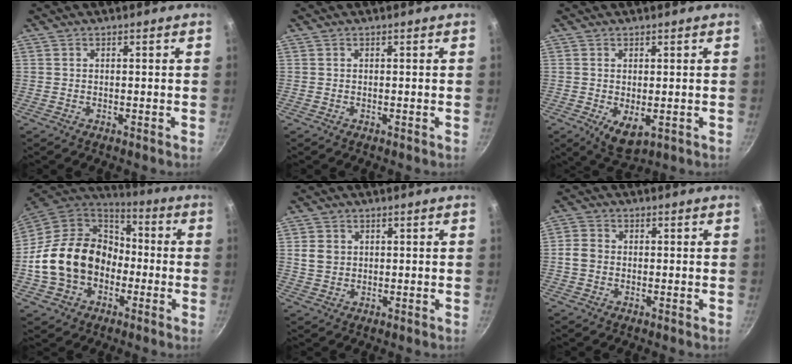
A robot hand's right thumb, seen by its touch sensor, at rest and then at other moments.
{"total": 0.0}
{"total": 5.1, "force": [-0.7, 2.7, 4.3], "torque": [-0.060, -0.014, -0.001]}
{"total": 20.9, "force": [-3.4, 16.4, 12.4], "torque": [-0.198, 0.055, -0.058]}
{"total": 3.9, "force": [0.8, 3.2, 1.9], "torque": [-0.025, 0.001, 0.018]}
{"total": 3.7, "force": [-0.3, 3.1, 2.0], "torque": [-0.033, 0.011, -0.012]}